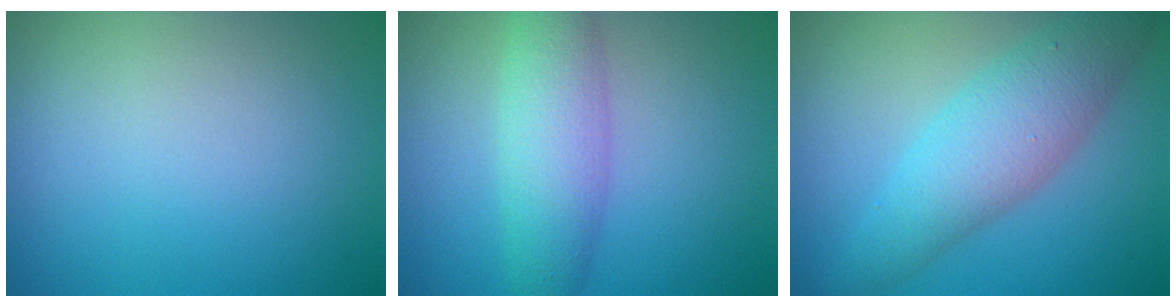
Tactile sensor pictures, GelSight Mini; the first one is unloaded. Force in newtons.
{"total": 4.7, "press": 4.7, "slide": 0.1}
{"total": 5.0, "press": 5.0, "slide": 0.1}